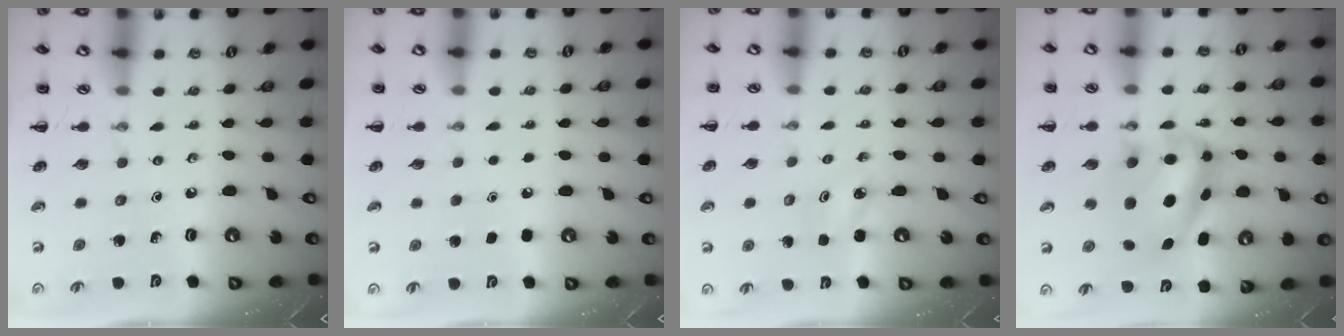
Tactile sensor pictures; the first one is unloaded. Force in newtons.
{"total": 1.8, "press": 1.8, "slide": 0.1}
{"total": 2.3, "press": 2.3, "slide": 0.4}
{"total": 7.9, "press": 7.7, "slide": 1.8}